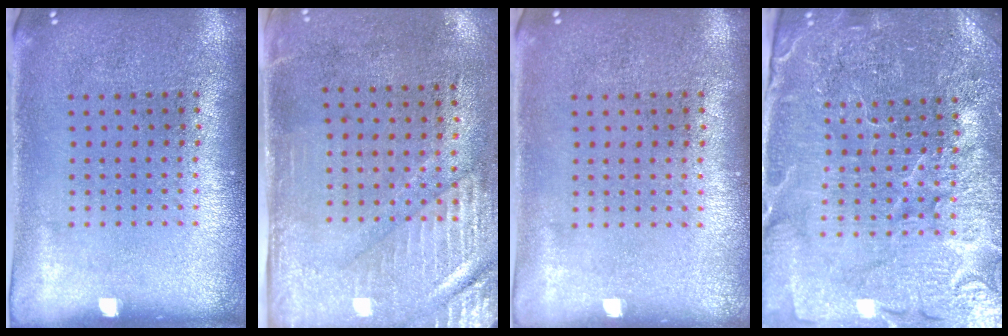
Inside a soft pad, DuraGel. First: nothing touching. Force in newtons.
{"total": 2.9, "press": 2.5, "slide": 1.5}
{"total": 0.0}
{"total": 5.0, "press": 4.7, "slide": 1.8}